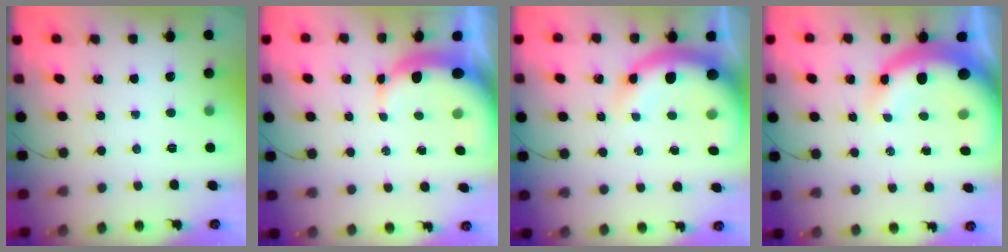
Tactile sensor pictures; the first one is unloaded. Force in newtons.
{"total": 7.1, "press": 7.0, "slide": 1.2}
{"total": 9.2, "press": 8.8, "slide": 2.9}
{"total": 11.4, "press": 11.2, "slide": 2.0}